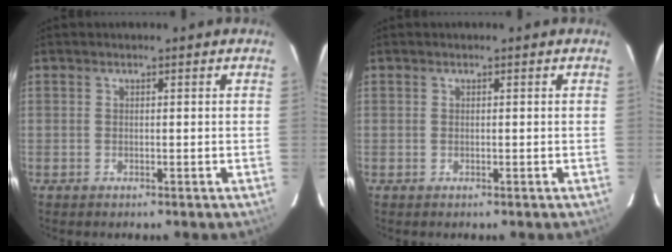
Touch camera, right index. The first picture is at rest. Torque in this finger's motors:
{"motor_torque": [0.00, 0.00, 0.01, 0.00]}